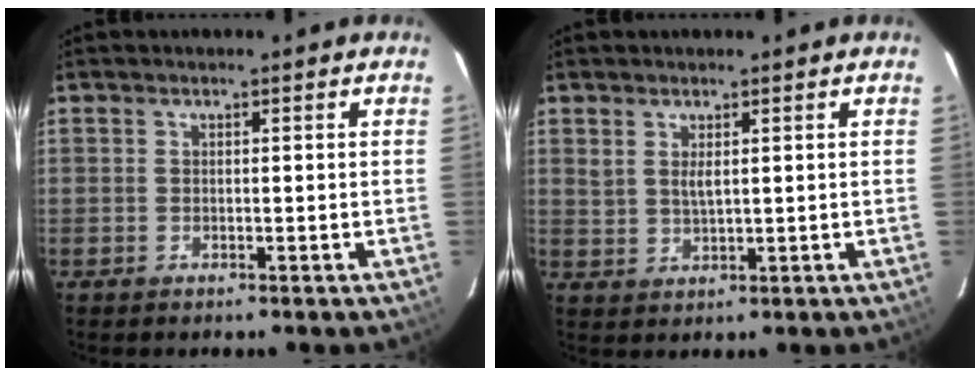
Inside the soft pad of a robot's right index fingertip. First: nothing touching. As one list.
[{"total": 2.6, "force": [1.1, 1.1, 2.0], "torque": [-0.035, 0.000, 0.024]}]